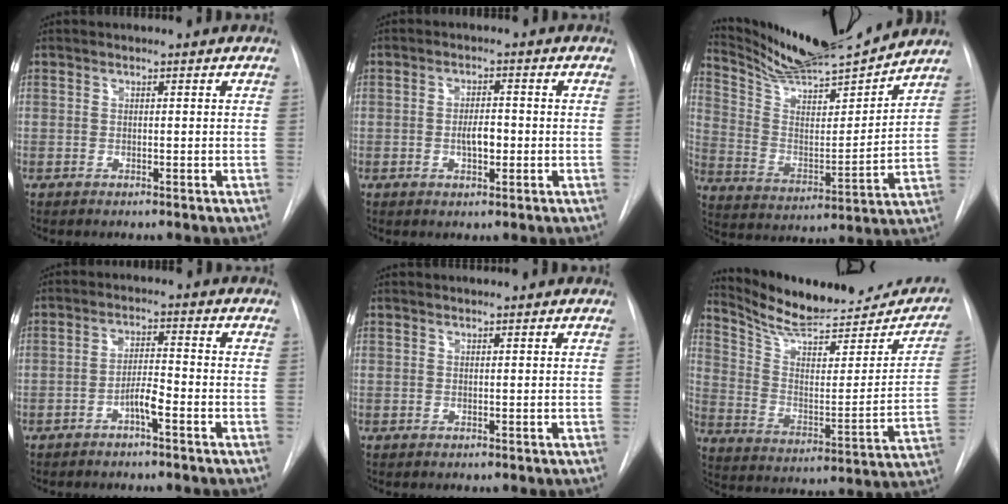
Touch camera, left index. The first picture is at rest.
{"total": 3.3, "force": [-0.9, 1.3, 2.9], "torque": [-0.048, 0.000, -0.012]}
{"total": 17.2, "force": [16.1, 0.9, 6.0], "torque": [-0.113, -0.020, 0.271]}
{"total": 3.4, "force": [-2.2, 0.2, 2.6], "torque": [-0.045, 0.003, -0.039]}
{"total": 0.0}
{"total": 22.4, "force": [20.1, 5.4, 8.2], "torque": [-0.117, -0.045, 0.281]}